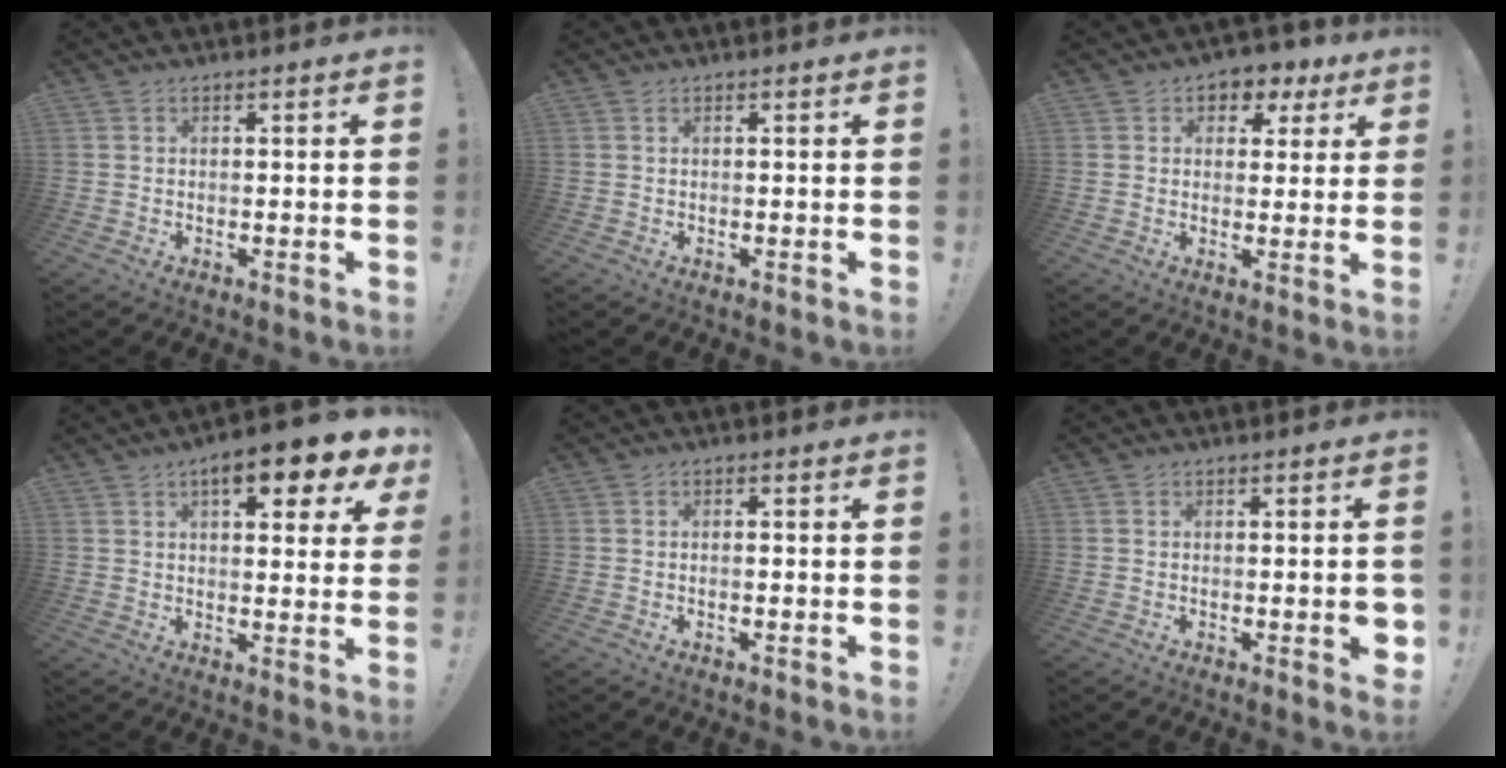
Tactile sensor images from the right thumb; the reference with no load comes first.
{"total": 0.0}
{"total": 5.1, "force": [2.0, 4.3, 1.8], "torque": [-0.015, -0.011, 0.036]}
{"total": 10.6, "force": [5.5, 3.6, 8.4], "torque": [-0.101, -0.027, 0.085]}
{"total": 0.9, "force": [-0.5, 0.0, 0.8], "torque": [-0.015, 0.000, -0.010]}
{"total": 3.5, "force": [-0.5, 0.8, 3.4], "torque": [-0.042, -0.003, -0.006]}